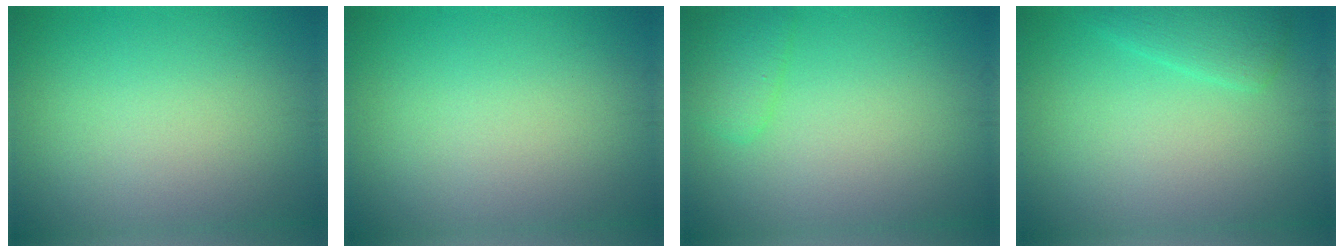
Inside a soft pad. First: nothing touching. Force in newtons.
{"total": 0.0}
{"total": 2.0, "press": 2.0, "slide": 0.1}
{"total": 2.2, "press": 2.1, "slide": 0.2}